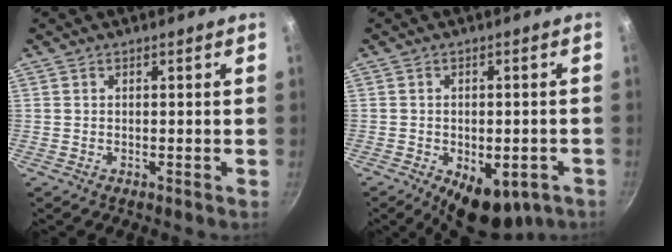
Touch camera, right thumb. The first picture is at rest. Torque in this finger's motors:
{"motor_torque": [1.41, 1.15, 0.06, -0.02, 0.07]}